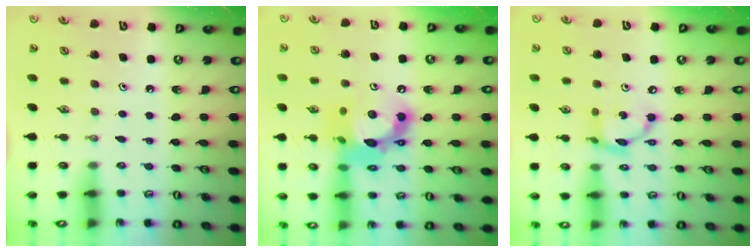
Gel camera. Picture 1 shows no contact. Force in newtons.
{"total": 15.2, "press": 15.2, "slide": 0.3}
{"total": 10.4, "press": 10.3, "slide": 0.6}